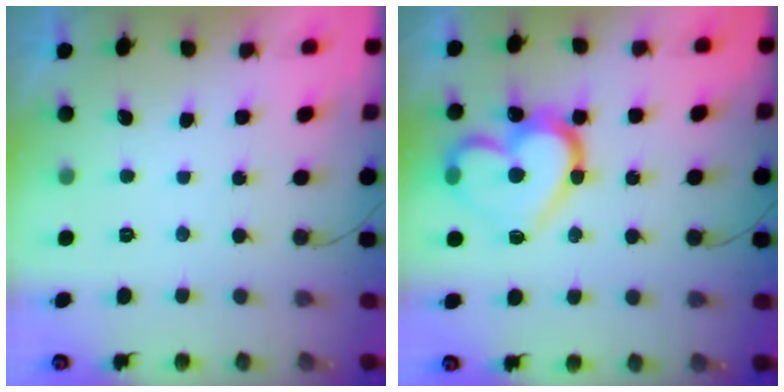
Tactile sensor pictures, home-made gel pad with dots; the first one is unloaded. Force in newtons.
{"total": 17.8, "press": 17.7, "slide": 1.9}